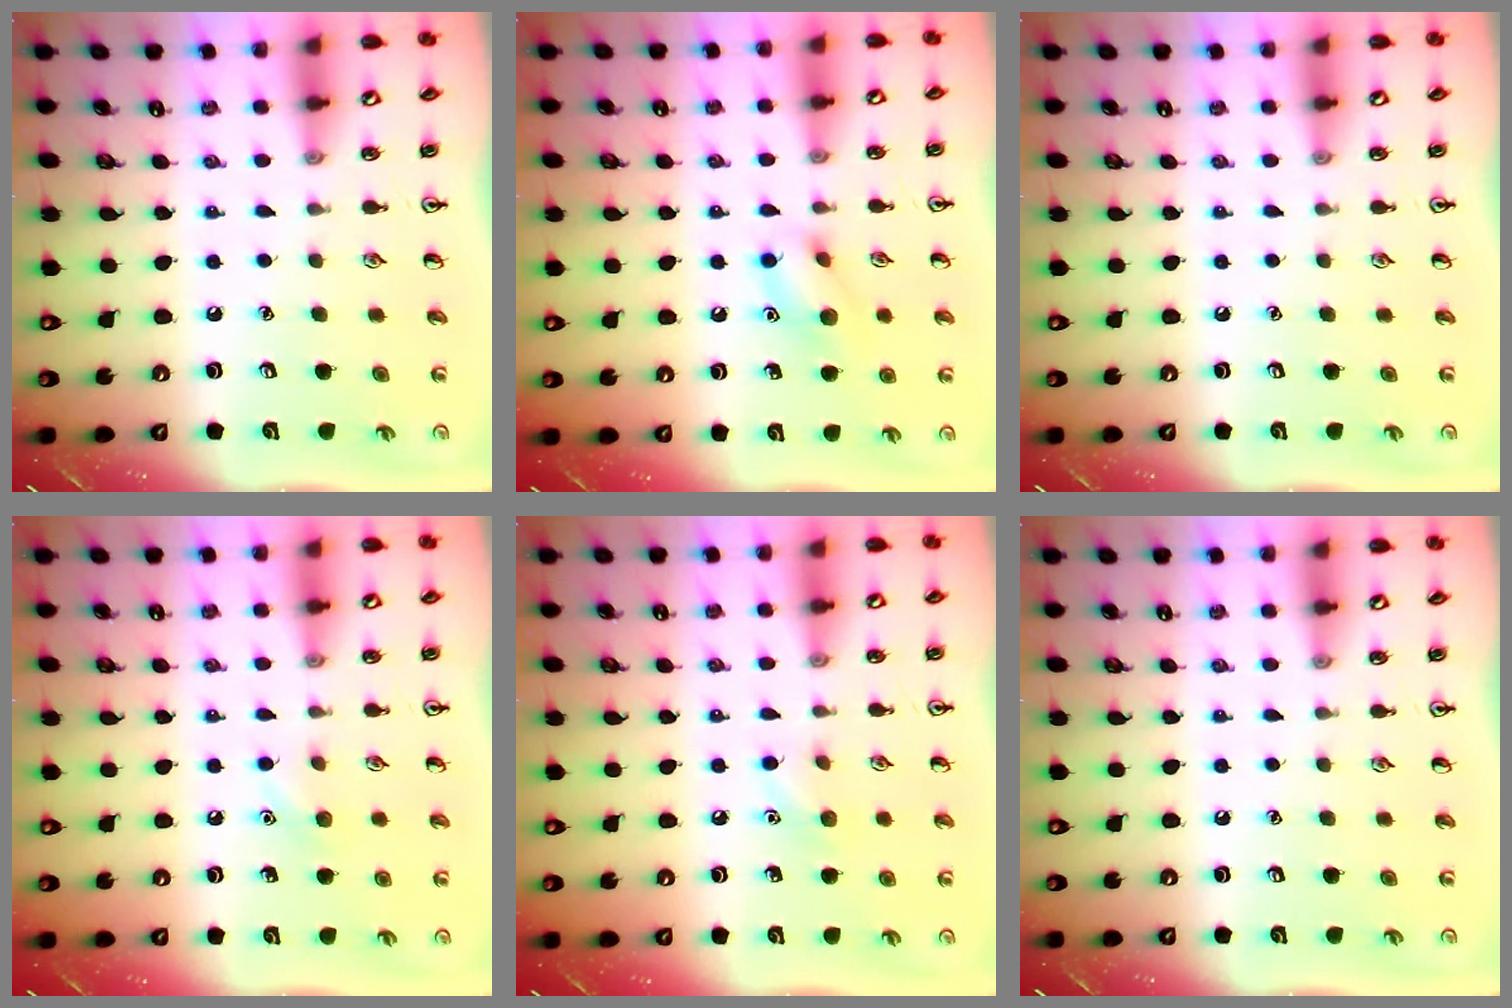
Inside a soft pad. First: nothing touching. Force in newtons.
{"total": 9.4, "press": 9.4, "slide": 0.9}
{"total": 0.0}
{"total": 6.1, "press": 5.9, "slide": 1.8}
{"total": 5.5, "press": 5.2, "slide": 1.6}
{"total": 0.0}